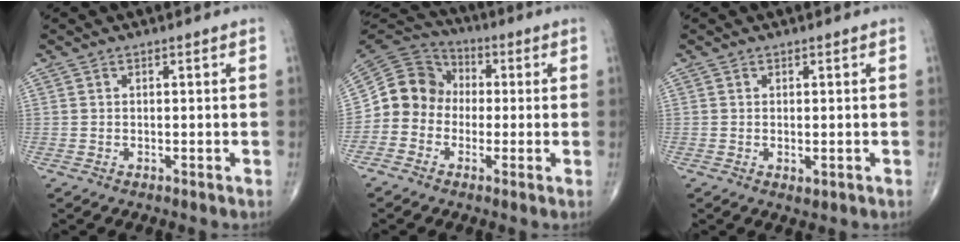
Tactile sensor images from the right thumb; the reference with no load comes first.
{"total": 10.4, "force": [-1.4, 9.5, 4.1], "torque": [-0.056, 0.049, -0.039]}
{"total": 1.4, "force": [-0.3, 0.7, 1.2], "torque": [-0.022, -0.005, -0.001]}